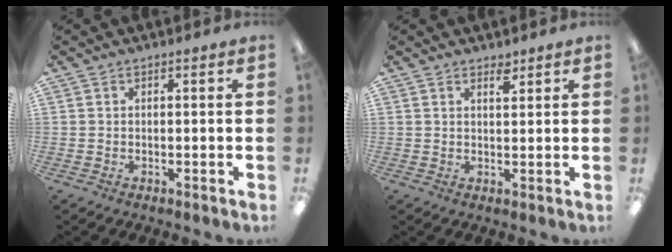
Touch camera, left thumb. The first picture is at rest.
{"total": 2.3, "force": [2.0, 0.8, 0.9], "torque": [-0.006, -0.008, 0.033]}